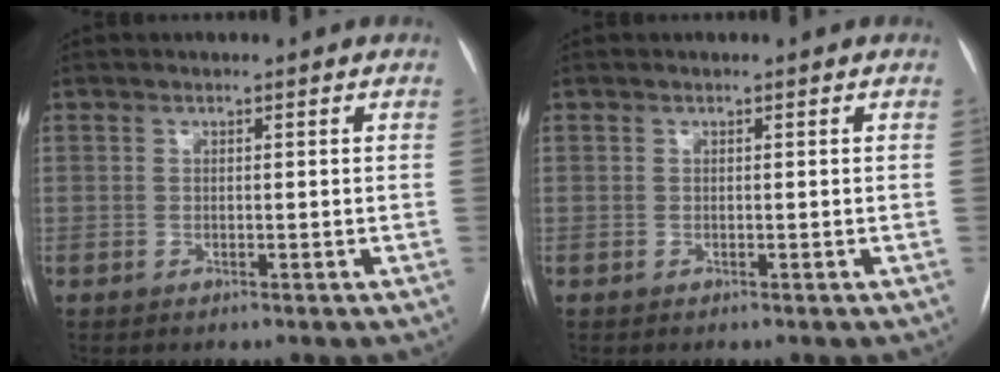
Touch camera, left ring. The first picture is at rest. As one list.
[{"total": 0.0}]